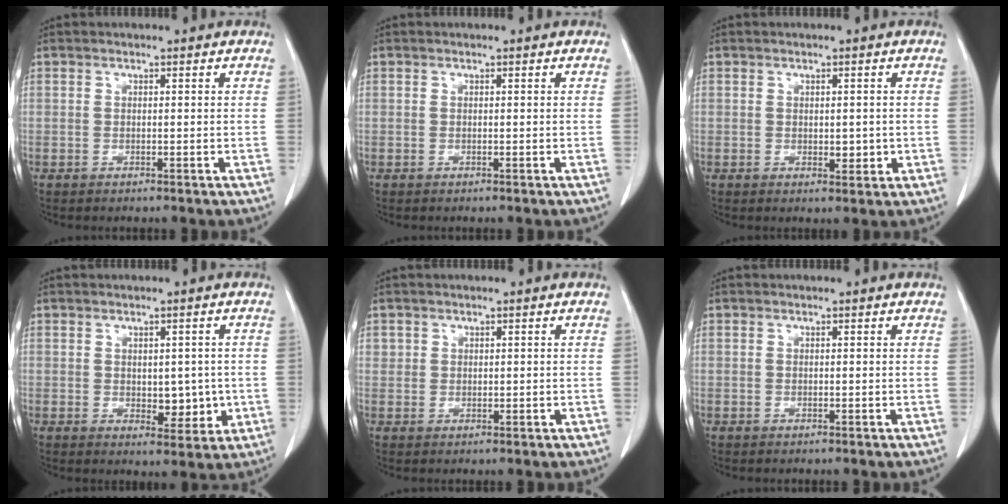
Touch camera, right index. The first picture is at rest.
{"total": 0.0}
{"total": 2.4, "force": [-0.2, 1.2, 2.1], "torque": [-0.027, -0.004, 0.003]}
{"total": 5.1, "force": [-0.4, 2.8, 4.3], "torque": [-0.047, -0.004, 0.005]}
{"total": 1.5, "force": [0.5, 1.4, 0.3], "torque": [0.002, -0.001, 0.008]}
{"total": 0.0}